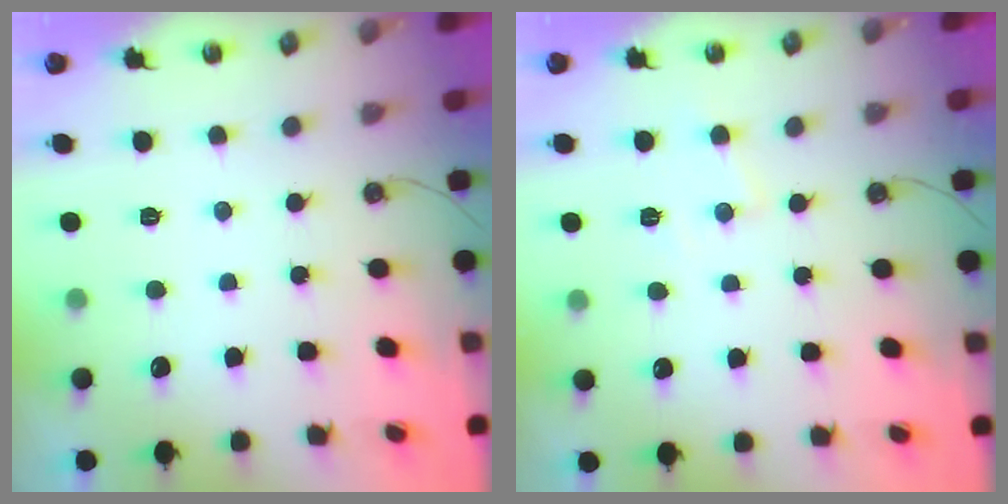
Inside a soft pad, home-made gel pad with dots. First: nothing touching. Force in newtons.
{"total": 5.5, "press": 5.4, "slide": 0.7}